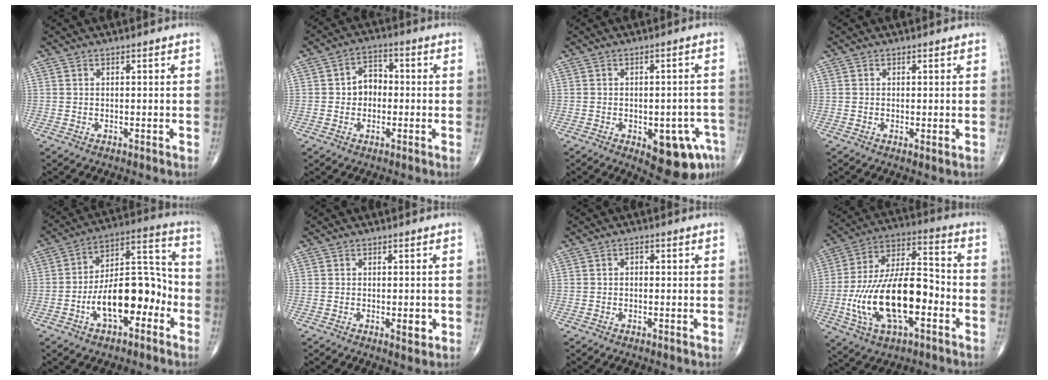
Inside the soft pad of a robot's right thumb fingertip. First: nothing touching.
{"total": 5.7, "force": [-0.3, 4.4, 3.6], "torque": [-0.033, 0.020, -0.014]}
{"total": 11.1, "force": [-4.8, 4.9, 8.7], "torque": [-0.082, 0.021, -0.048]}
{"total": 0.9, "force": [-0.1, 0.2, 0.9], "torque": [-0.019, -0.005, -0.003]}
{"total": 16.5, "force": [-5.3, 8.2, 13.3], "torque": [-0.191, 0.053, -0.090]}
{"total": 2.6, "force": [-0.6, 1.1, 2.2], "torque": [-0.025, -0.003, -0.006]}
{"total": 0.9, "force": [0.0, 0.6, 0.7], "torque": [-0.006, 0.004, -0.003]}
{"total": 21.6, "force": [-5.6, 10.0, 18.4], "torque": [-0.339, 0.038, -0.096]}